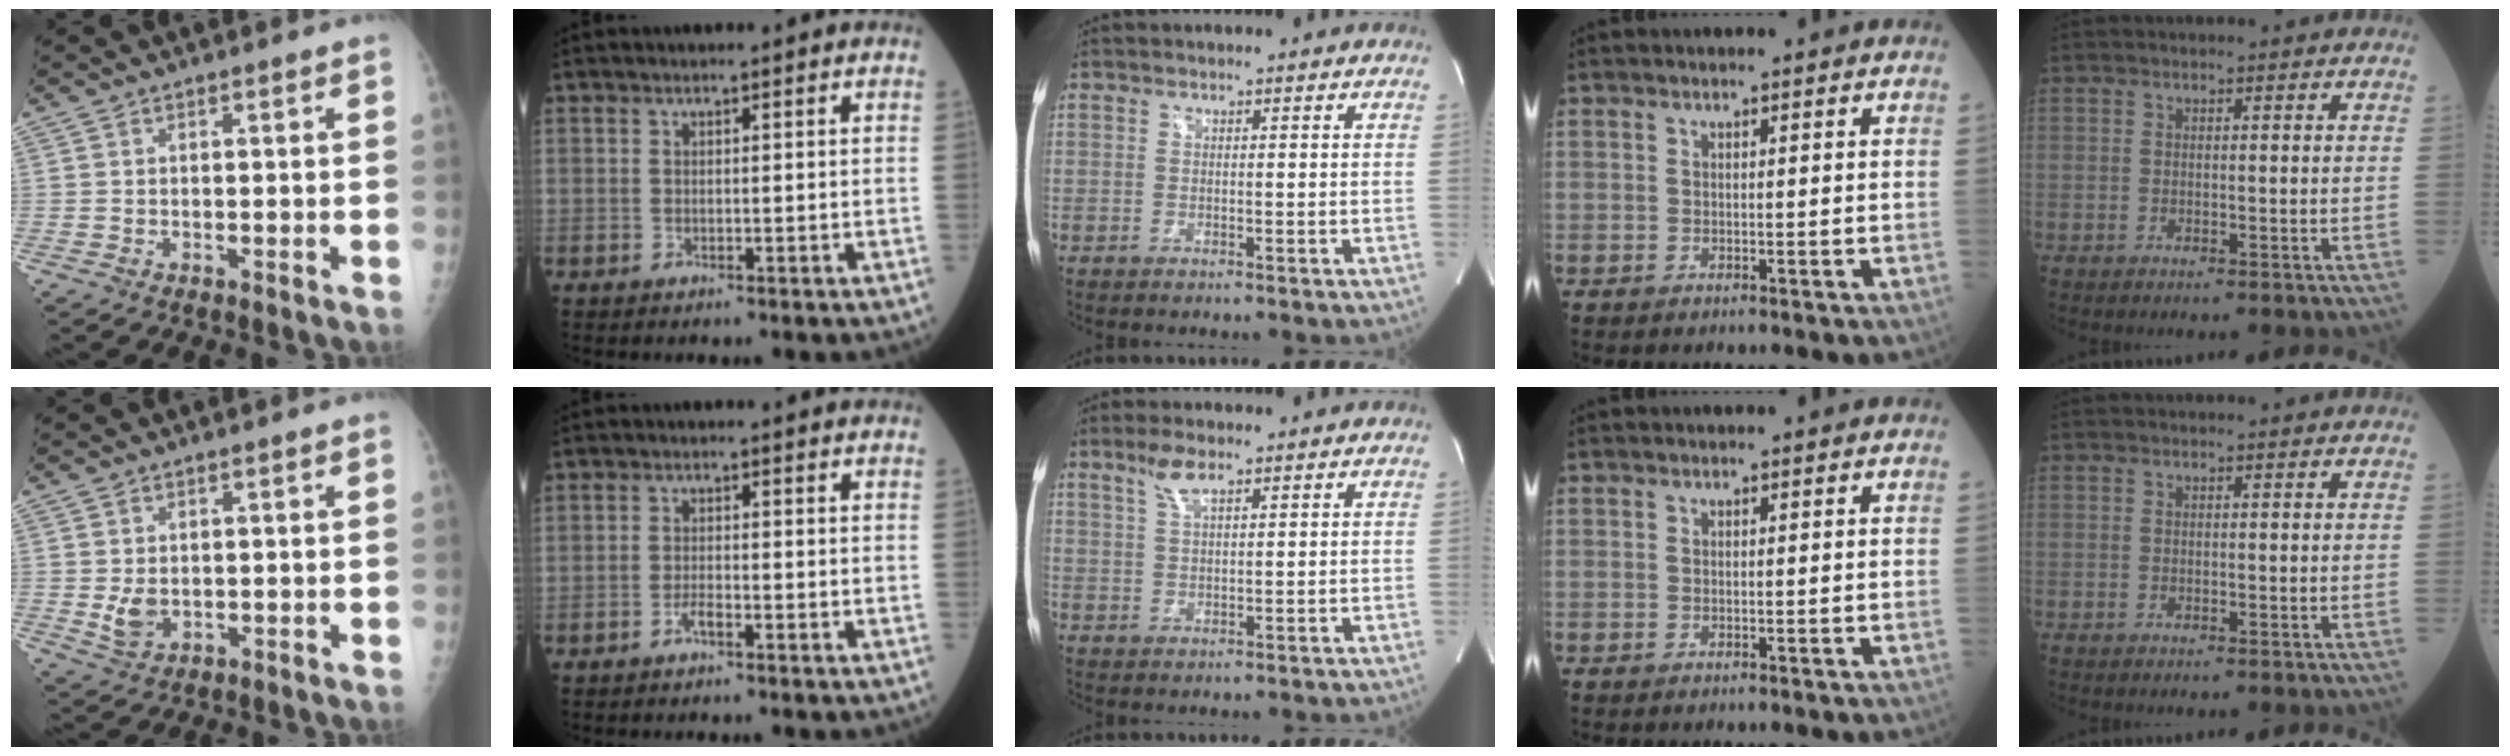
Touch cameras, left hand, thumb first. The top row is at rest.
{"thumb": {"total": 3.6, "force": [-0.1, 2.6, 2.5], "torque": [-0.041, -0.009, 0.008]}, "index": {"total": 1.6, "force": [-1.1, 0.2, 1.1], "torque": [-0.023, 0.001, -0.021]}, "middle": {"total": 3.6, "force": [2.4, 0.7, 2.5], "torque": [-0.058, 0.005, 0.051]}}